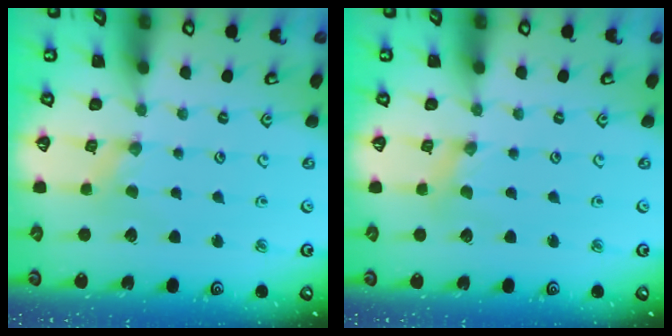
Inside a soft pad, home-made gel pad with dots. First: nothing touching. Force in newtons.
{"total": 0.0}